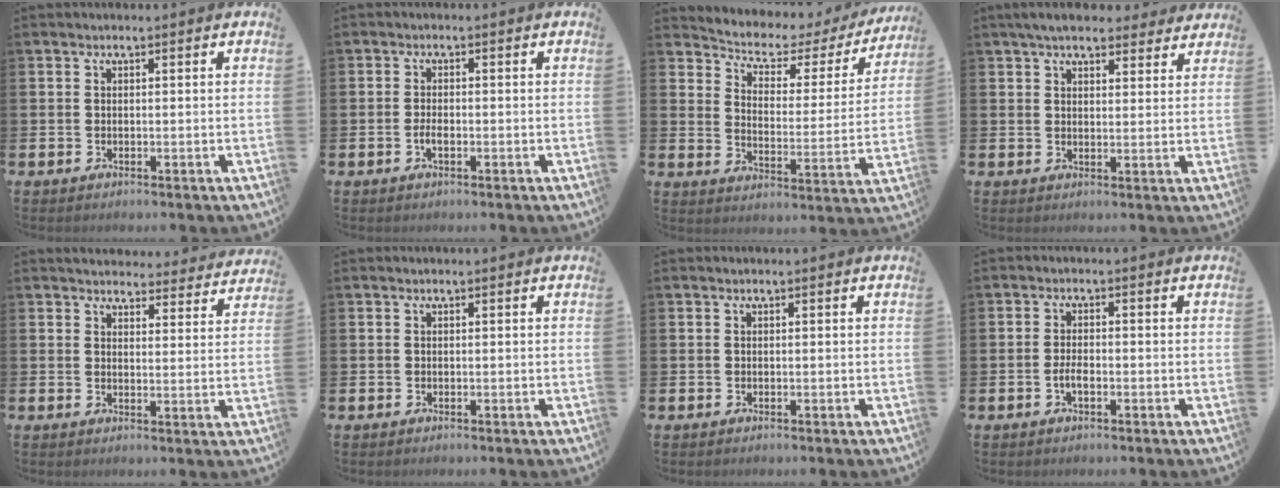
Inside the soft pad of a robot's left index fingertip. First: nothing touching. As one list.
[{"total": 1.5, "force": [-0.5, 0.7, 1.3], "torque": [-0.027, 0.002, -0.009]}, {"total": 4.5, "force": [3.8, 2.2, 1.1], "torque": [-0.052, -0.030, 0.056]}, {"total": 5.7, "force": [5.1, 1.7, 1.7], "torque": [-0.037, -0.017, 0.092]}, {"total": 4.2, "force": [4.0, 1.1, 0.1], "torque": [-0.004, -0.030, 0.070]}, {"total": 0.0}, {"total": 0.0}, {"total": 2.1, "force": [-0.7, 0.9, 1.8], "torque": [-0.030, 0.001, -0.015]}]